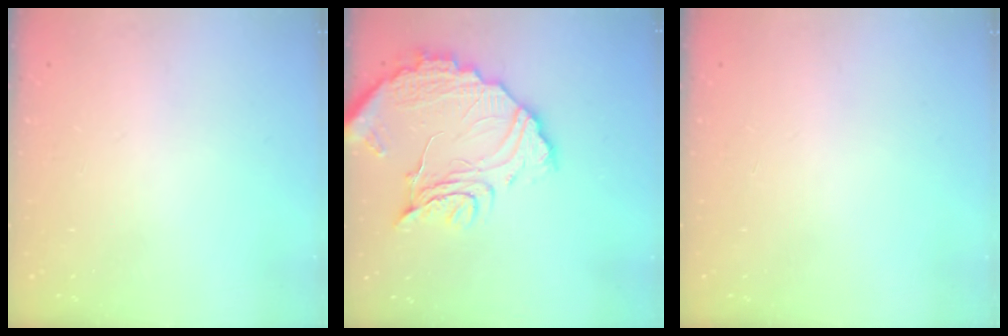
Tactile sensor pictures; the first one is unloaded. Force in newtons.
{"total": 15.9, "press": 15.8, "slide": 1.2}
{"total": 0.0}